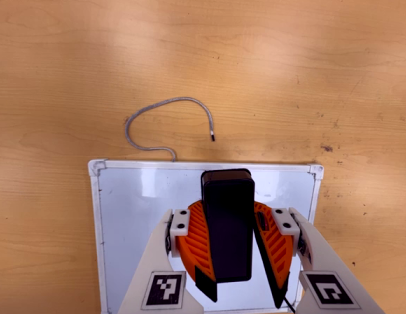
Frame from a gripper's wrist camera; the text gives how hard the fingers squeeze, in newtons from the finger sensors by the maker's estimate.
{"total": 10.7, "left": 11.0, "right": 10.4}